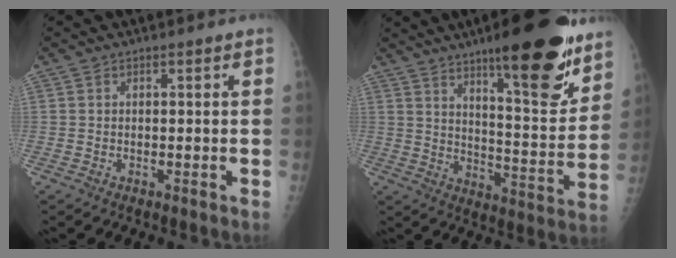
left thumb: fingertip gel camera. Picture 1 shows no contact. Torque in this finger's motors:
{"motor_torque": [3.96, 1.05, 1.49, -1.28, 0.37]}